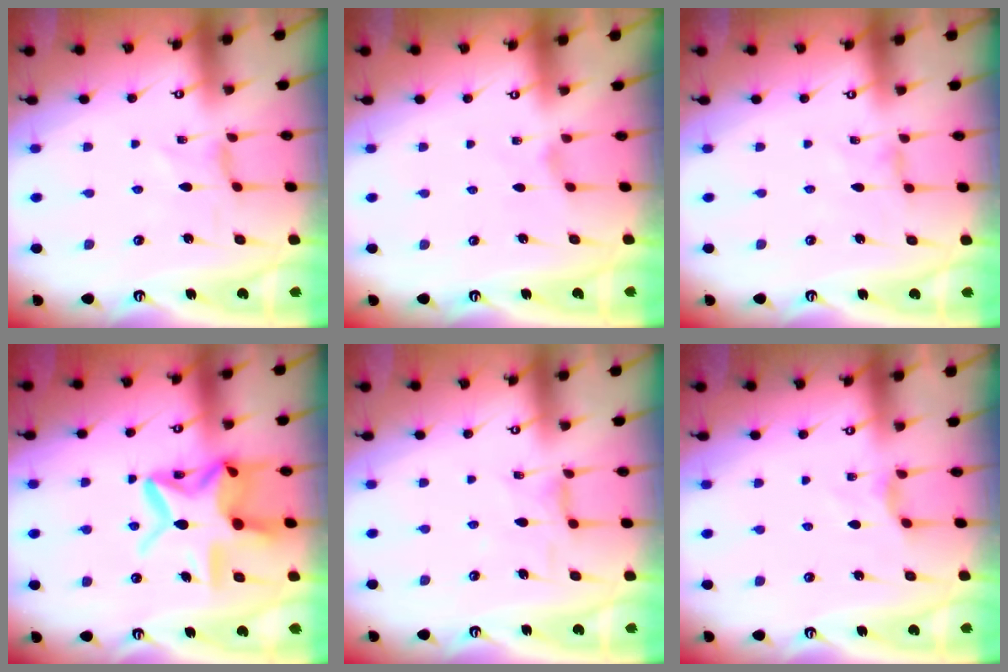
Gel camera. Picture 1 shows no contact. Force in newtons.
{"total": 1.4, "press": 1.3, "slide": 0.4}
{"total": 0.6, "press": 0.5, "slide": 0.2}
{"total": 16.7, "press": 16.6, "slide": 1.4}
{"total": 2.7, "press": 2.6, "slide": 0.5}
{"total": 3.0, "press": 3.0, "slide": 0.3}